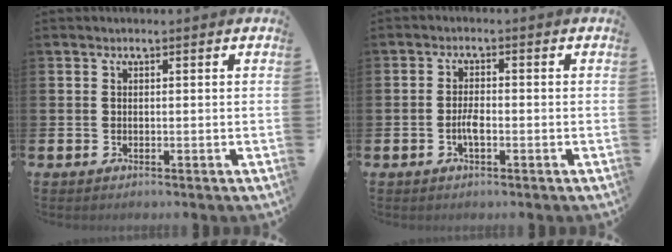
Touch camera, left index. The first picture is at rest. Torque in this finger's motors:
{"motor_torque": [0.42, 0.22, 0.10, 0.05]}